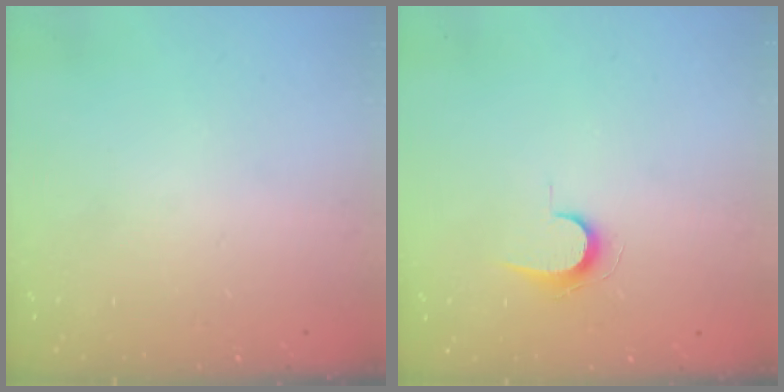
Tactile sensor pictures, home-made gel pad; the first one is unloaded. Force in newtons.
{"total": 5.9, "press": 5.9, "slide": 0.6}